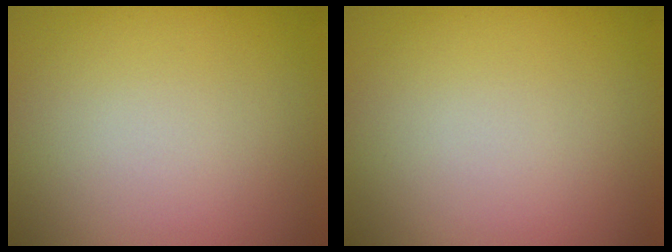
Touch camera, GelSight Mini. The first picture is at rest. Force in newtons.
{"total": 0.0}